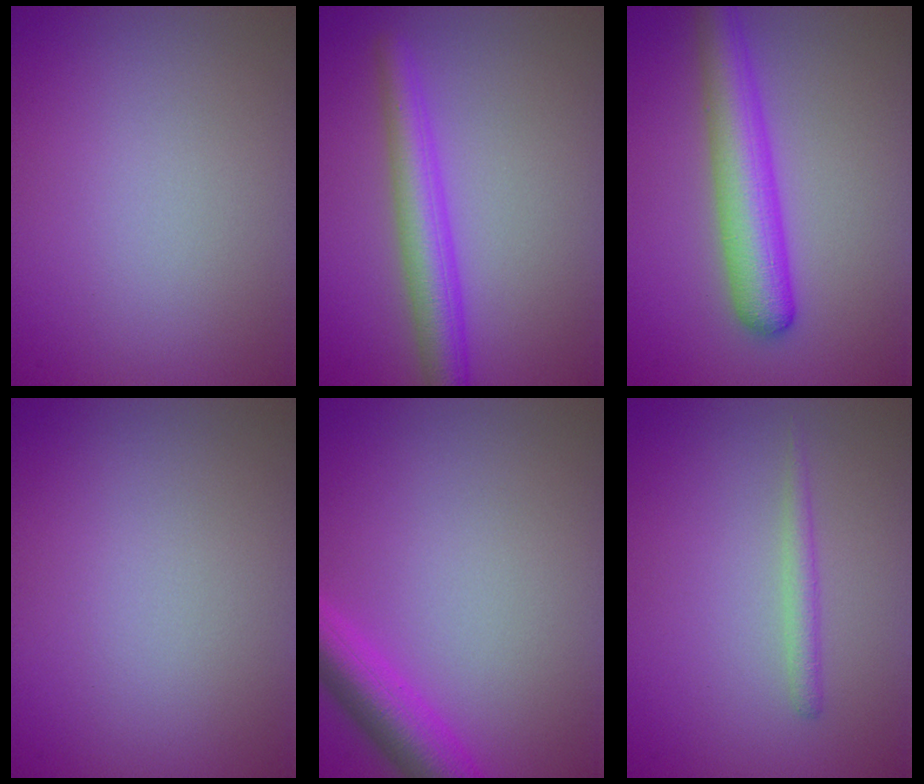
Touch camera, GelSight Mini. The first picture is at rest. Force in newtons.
{"total": 4.4, "press": 4.3, "slide": 0.2}
{"total": 5.5, "press": 5.5, "slide": 0.2}
{"total": 0.0}
{"total": 4.5, "press": 4.5, "slide": 0.2}
{"total": 1.3, "press": 1.3, "slide": 0.0}